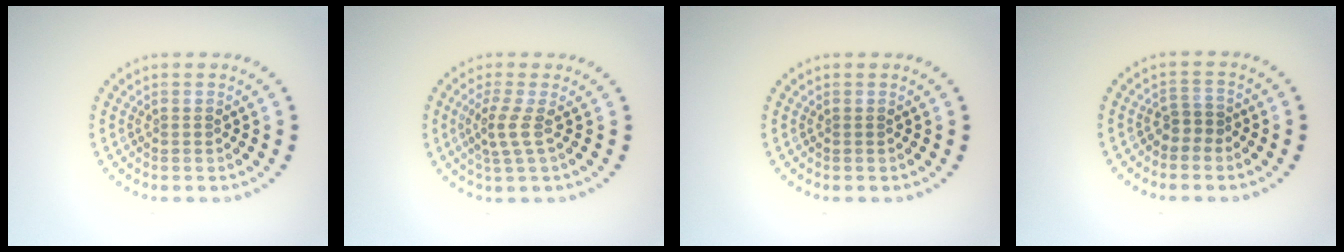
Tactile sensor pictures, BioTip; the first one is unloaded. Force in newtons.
{"total": 2.1, "press": 1.6, "slide": 1.5}
{"total": 0.0}
{"total": 1.6, "press": 1.3, "slide": 0.9}